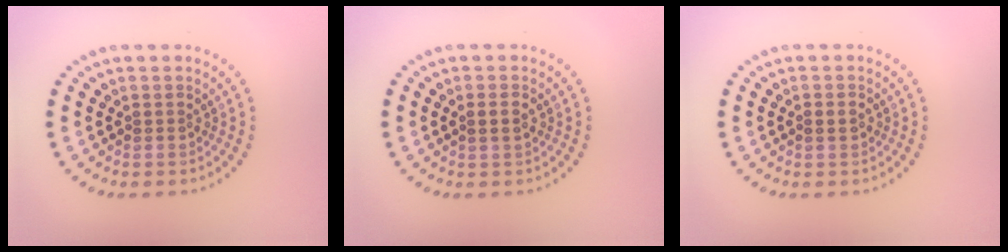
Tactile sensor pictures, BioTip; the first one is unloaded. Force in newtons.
{"total": 1.1, "press": 1.1, "slide": 0.4}
{"total": 1.0, "press": 0.9, "slide": 0.4}